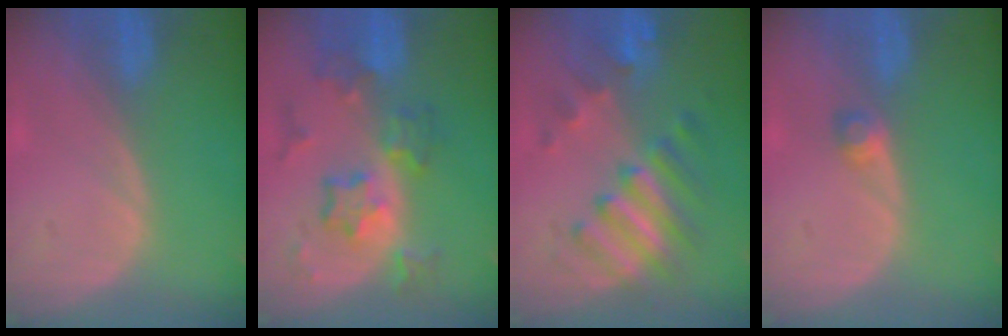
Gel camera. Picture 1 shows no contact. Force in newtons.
{"total": 8.4, "press": 7.5, "slide": 4.0}
{"total": 7.7, "press": 7.7, "slide": 0.7}
{"total": 2.0, "press": 1.7, "slide": 1.1}